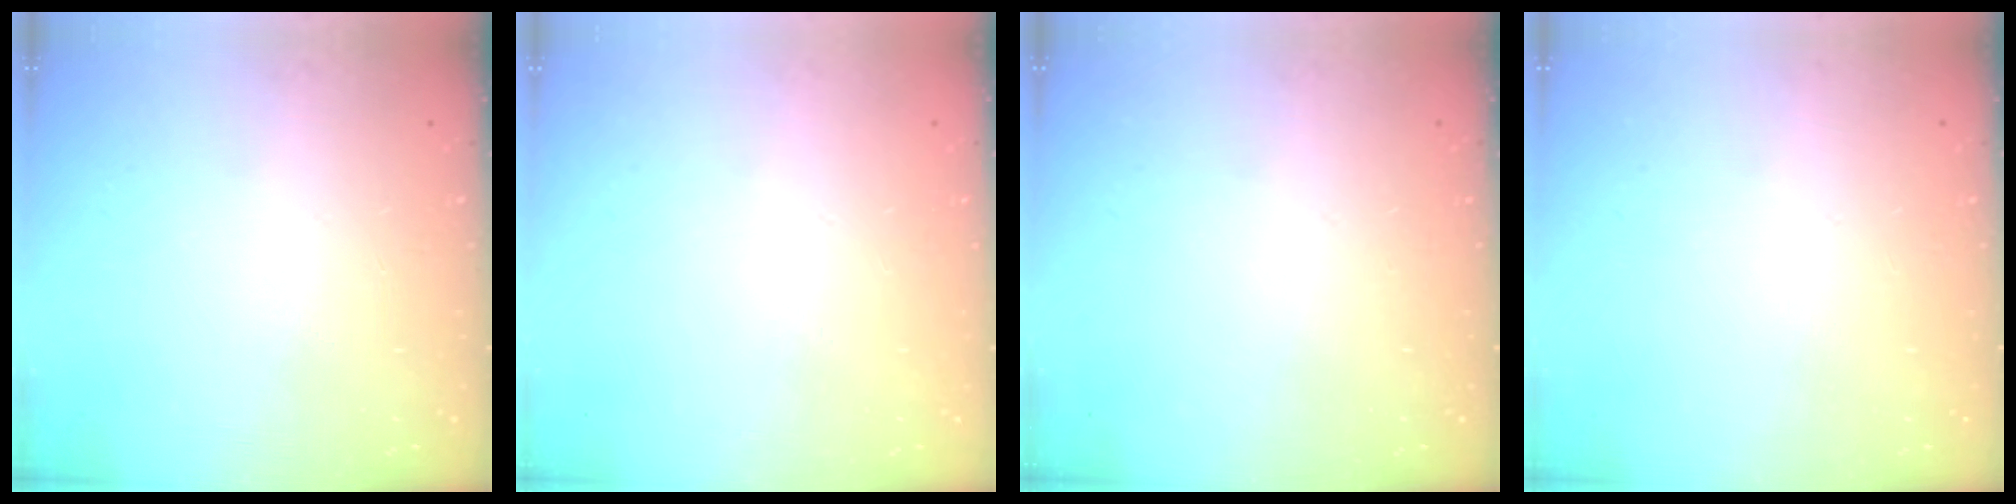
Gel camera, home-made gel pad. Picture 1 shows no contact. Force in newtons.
{"total": 0.0}
{"total": 0.0}
{"total": 0.0}